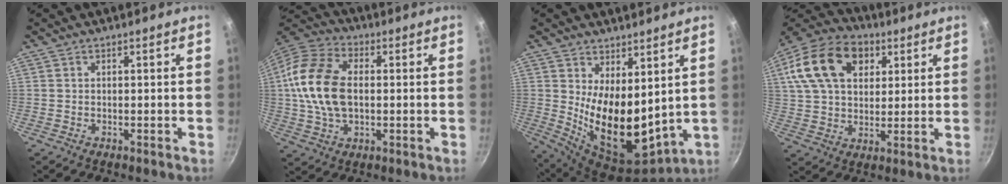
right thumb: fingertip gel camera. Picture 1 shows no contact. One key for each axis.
{"total": 16.6, "fx": 0.8, "fy": 10.6, "fz": 12.7, "tx": -0.236, "ty": 0.021, "tz": 0.001}
{"total": 15.5, "fx": 3.1, "fy": 8.0, "fz": 12.9, "tx": -0.185, "ty": -0.059, "tz": 0.074}
{"total": 19.7, "fx": 6.9, "fy": 13.4, "fz": 12.7, "tx": -0.215, "ty": 0.012, "tz": 0.110}